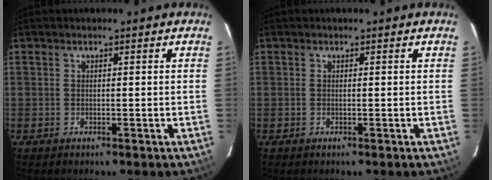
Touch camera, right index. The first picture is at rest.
{"total": 0.0}